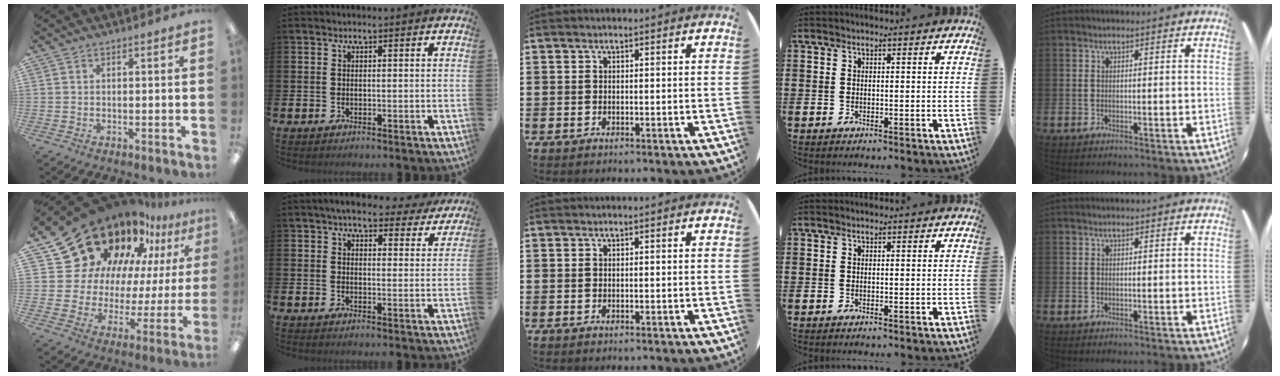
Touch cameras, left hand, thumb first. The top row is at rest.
{"thumb": {"total": 22.7, "force": [16.9, 13.0, 7.7], "torque": [-0.148, -0.117, 0.325]}, "index": {"total": 5.9, "force": [5.3, 1.8, 2.0], "torque": [-0.036, -0.024, 0.092]}}